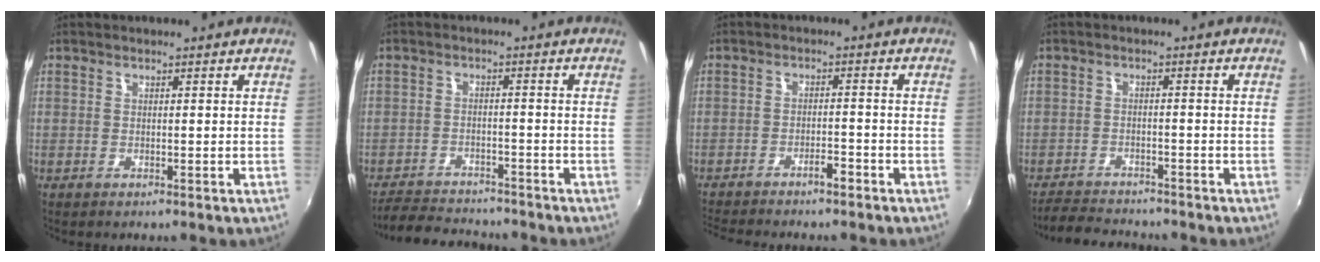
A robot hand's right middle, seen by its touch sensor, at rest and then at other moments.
{"total": 8.9, "force": [-8.1, 3.0, 2.2], "torque": [-0.072, 0.012, -0.124]}
{"total": 6.0, "force": [-5.5, 0.9, 2.3], "torque": [-0.054, -0.002, -0.086]}
{"total": 6.3, "force": [-5.8, 1.9, 1.2], "torque": [-0.048, 0.006, -0.096]}